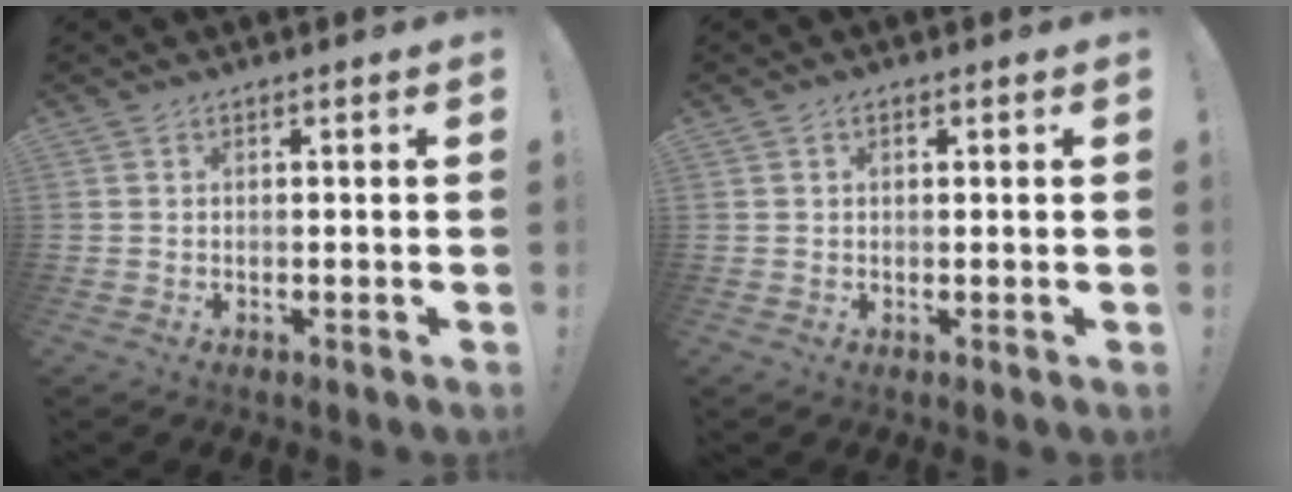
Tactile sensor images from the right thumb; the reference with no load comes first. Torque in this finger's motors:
{"motor_torque": [0.04, -0.12, 0.06, 0.00, 0.11]}